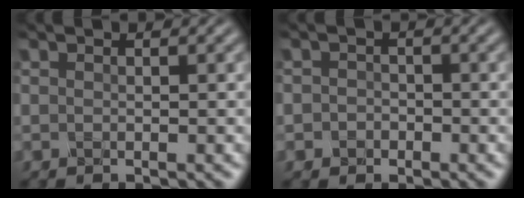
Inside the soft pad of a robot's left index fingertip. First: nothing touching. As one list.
[{"total": 1.3, "force": [-0.4, 1.2, 0.3], "torque": [0.012, 0.000, -0.014]}]